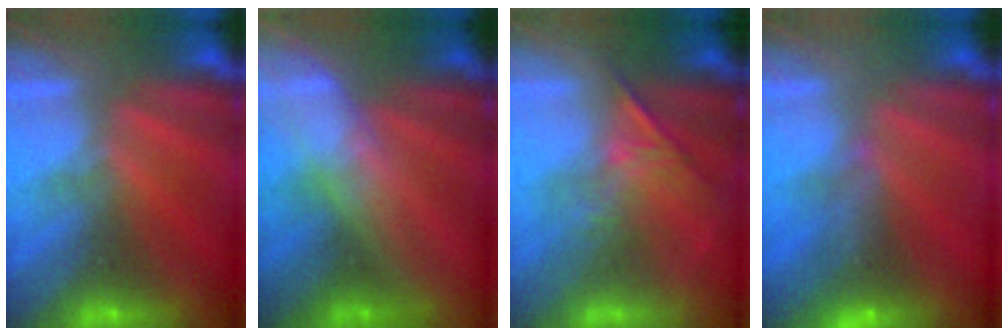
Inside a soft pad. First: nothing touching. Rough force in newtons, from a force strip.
{"total": 2.9}
{"total": 1.1}
{"total": 9.3}